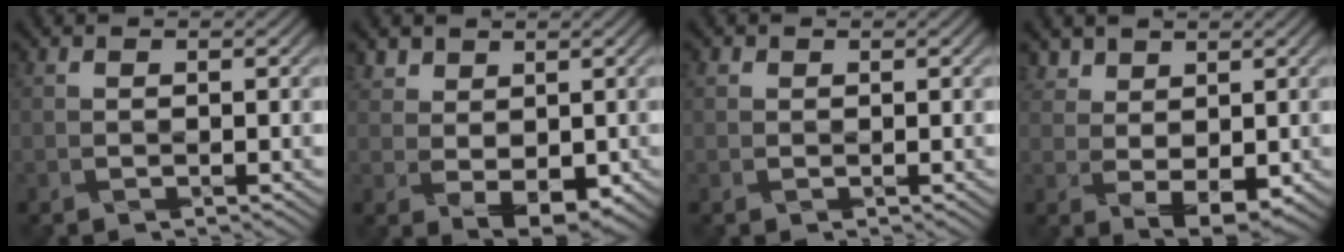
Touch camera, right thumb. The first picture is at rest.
{"total": 4.0, "force": [1.4, 2.9, 2.4], "torque": [-0.053, -0.007, 0.035]}
{"total": 0.7, "force": [0.4, 0.5, 0.1], "torque": [-0.004, 0.001, 0.008]}
{"total": 3.9, "force": [1.7, 2.6, 2.4], "torque": [-0.053, -0.009, 0.042]}